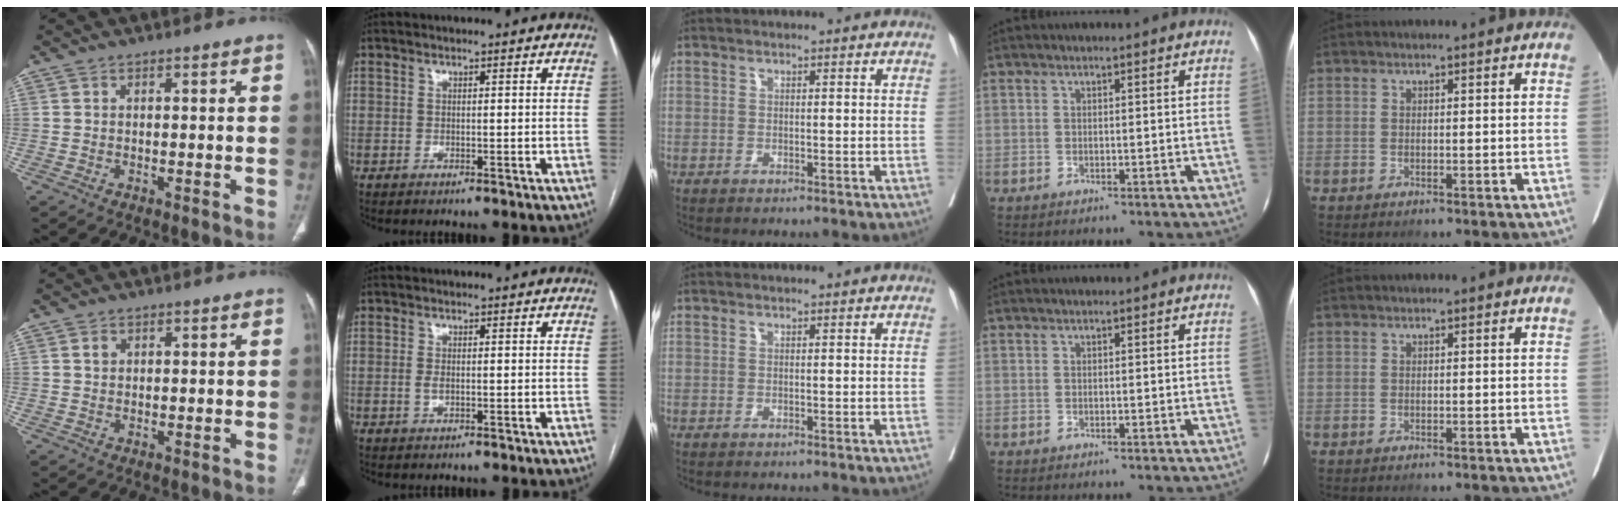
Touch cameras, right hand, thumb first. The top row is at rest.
{"thumb": {"total": 1.3, "force": [0.5, 1.0, 0.7], "torque": [-0.004, -0.002, 0.011]}, "index": {"total": 1.3, "force": [-0.2, 0.6, 1.2], "torque": [-0.025, 0.000, -0.003]}}